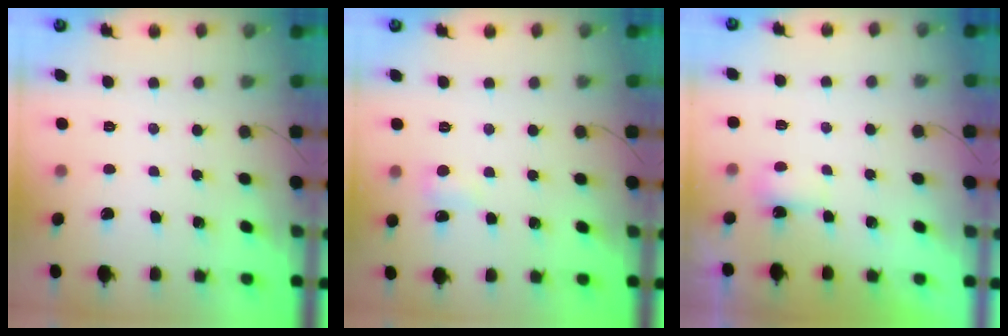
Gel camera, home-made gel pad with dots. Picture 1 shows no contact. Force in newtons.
{"total": 5.3, "press": 5.0, "slide": 1.6}
{"total": 3.5, "press": 3.3, "slide": 1.2}